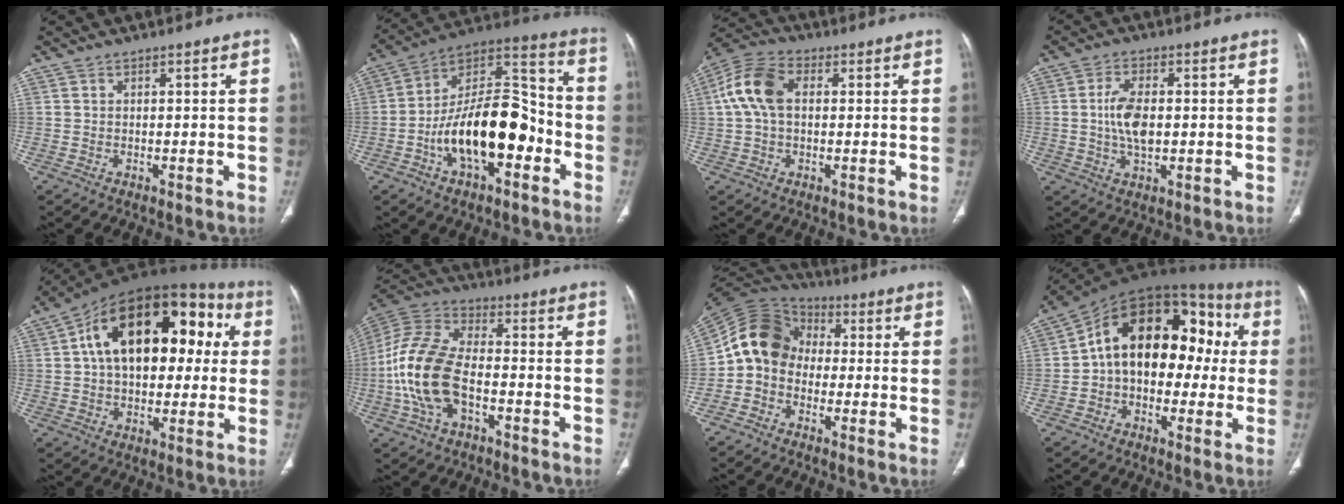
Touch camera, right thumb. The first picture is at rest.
{"total": 21.1, "force": [-5.9, 10.6, 17.2], "torque": [-0.259, 0.062, -0.098]}
{"total": 9.9, "force": [1.3, 6.3, 7.5], "torque": [-0.160, 0.028, 0.020]}
{"total": 7.0, "force": [0.1, 3.7, 6.0], "torque": [-0.118, 0.002, 0.001]}
{"total": 24.1, "force": [4.9, 14.0, 19.0], "torque": [-0.272, 0.044, 0.068]}
{"total": 16.6, "force": [-4.0, 9.2, 13.2], "torque": [-0.287, 0.030, -0.076]}
{"total": 11.8, "force": [-0.7, 9.8, 6.4], "torque": [-0.110, 0.042, -0.032]}
{"total": 20.4, "force": [1.3, 13.0, 15.8], "torque": [-0.202, 0.061, 0.008]}